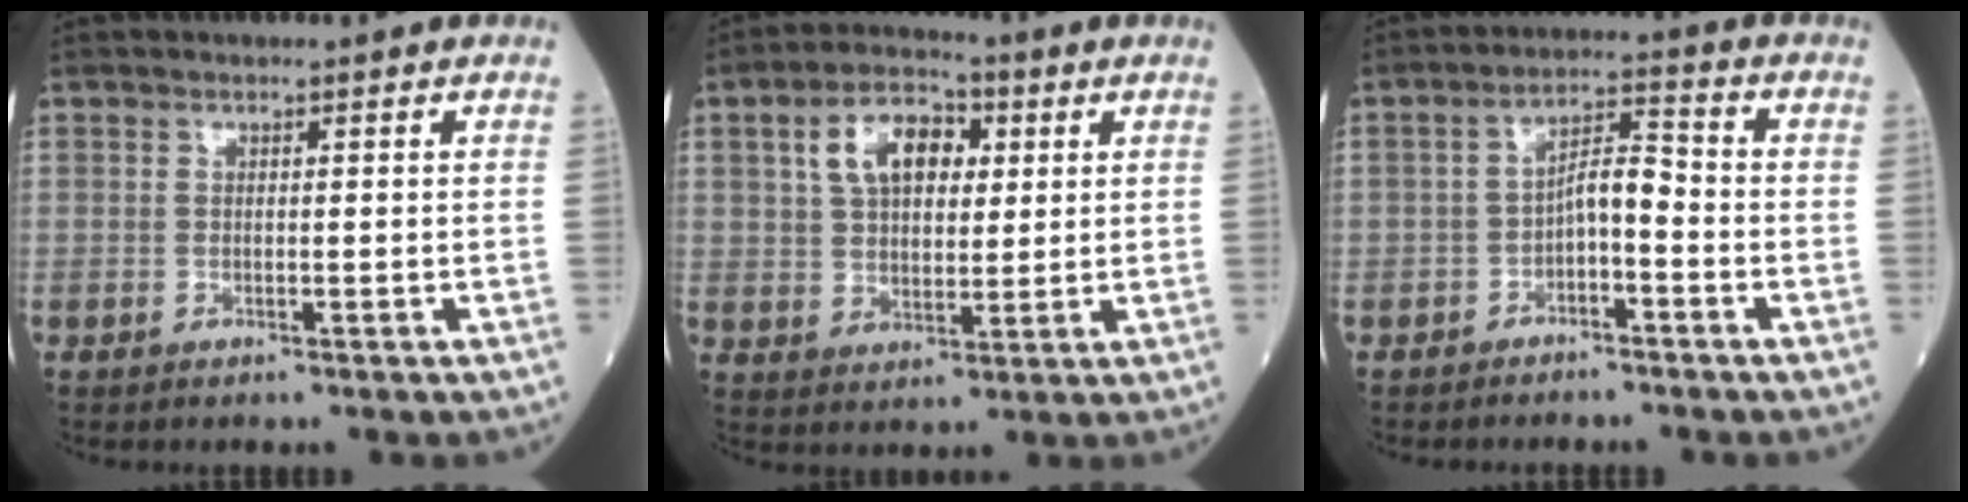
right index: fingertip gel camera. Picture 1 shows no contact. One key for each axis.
{"total": 9.3, "fx": 3.1, "fy": 5.4, "fz": 7.0, "tx": -0.128, "ty": 0.024, "tz": 0.055}
{"total": 4.6, "fx": -1.9, "fy": 1.7, "fz": 3.9, "tx": -0.067, "ty": 0.022, "tz": -0.033}